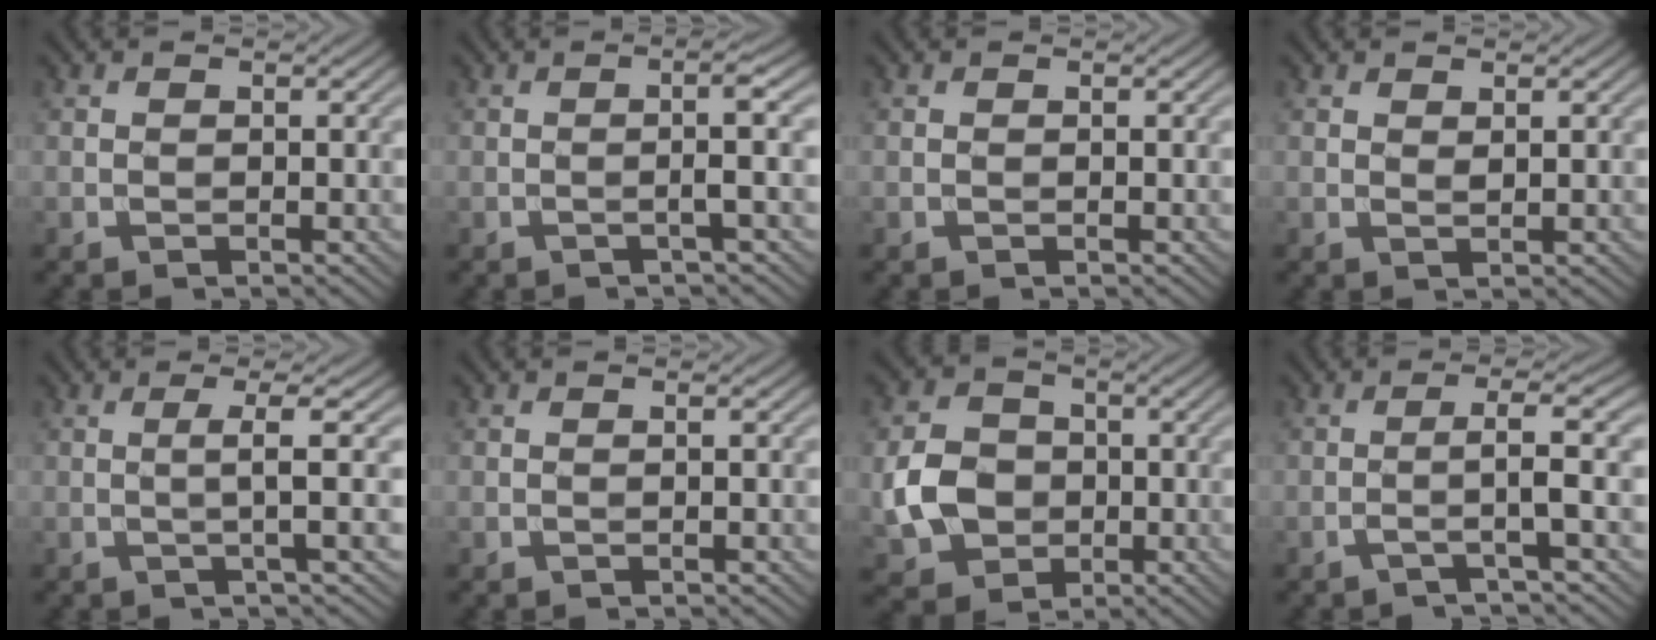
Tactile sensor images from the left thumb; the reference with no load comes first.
{"total": 3.3, "force": [-0.3, 0.0, 3.3], "torque": [-0.051, 0.014, -0.018]}
{"total": 0.0}
{"total": 0.9, "force": [0.7, 0.1, 0.6], "torque": [-0.014, -0.002, 0.014]}
{"total": 3.3, "force": [0.2, 0.0, 3.3], "torque": [-0.059, 0.009, -0.006]}
{"total": 0.6, "force": [0.0, 0.0, 0.6], "torque": [-0.010, 0.002, -0.002]}
{"total": 7.1, "force": [-1.1, 6.1, 3.6], "torque": [-0.091, -0.007, -0.030]}
{"total": 4.1, "force": [-1.1, 0.0, 4.0], "torque": [-0.060, 0.019, -0.042]}